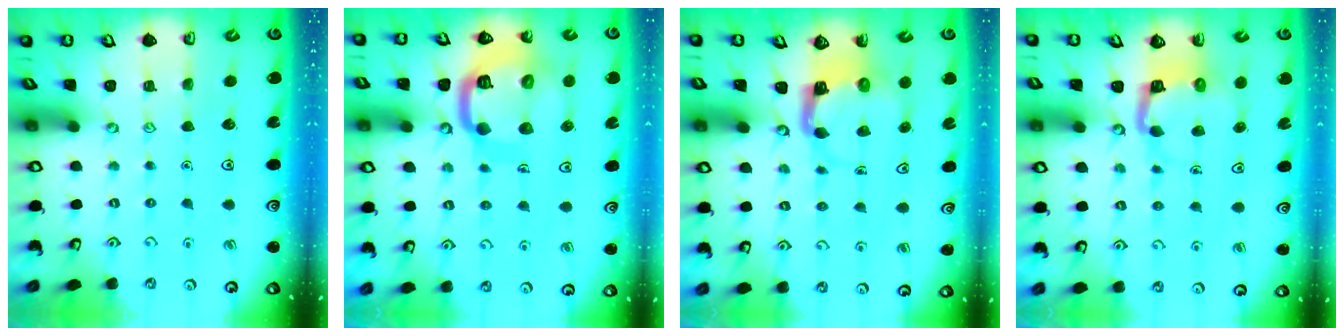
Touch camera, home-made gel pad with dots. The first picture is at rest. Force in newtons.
{"total": 17.4, "press": 17.3, "slide": 1.7}
{"total": 4.0, "press": 3.9, "slide": 0.6}
{"total": 5.0, "press": 5.0, "slide": 0.4}